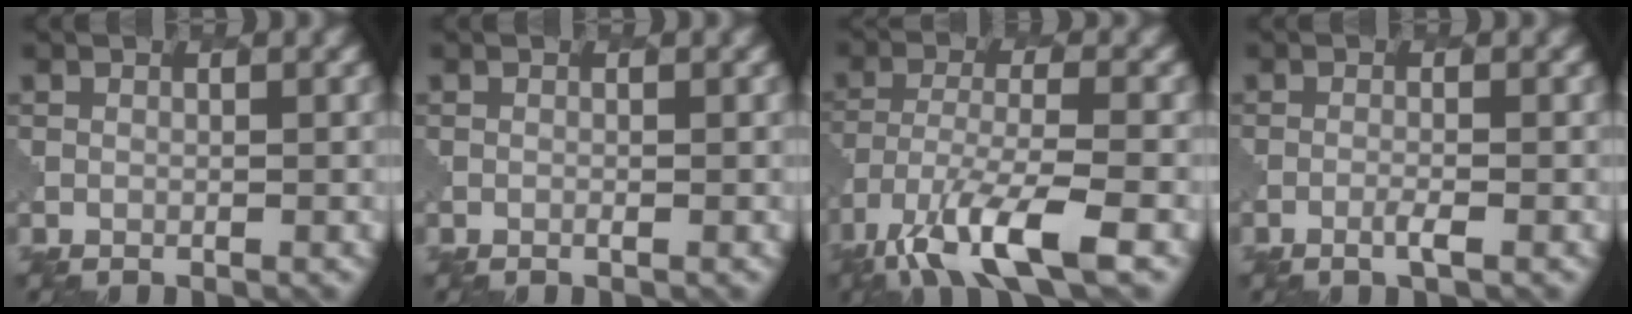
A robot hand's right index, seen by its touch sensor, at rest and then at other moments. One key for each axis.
{"total": 0.0}
{"total": 8.3, "fx": -5.0, "fy": 2.2, "fz": 6.2, "tx": -0.119, "ty": -0.011, "tz": -0.095}
{"total": 1.1, "fx": -0.4, "fy": 0.1, "fz": 1.0, "tx": -0.015, "ty": 0.004, "tz": -0.012}